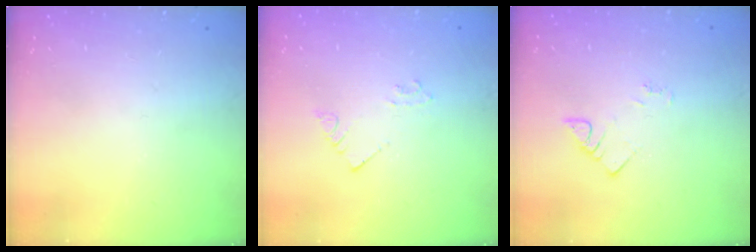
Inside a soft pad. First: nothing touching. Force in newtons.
{"total": 2.3, "press": 2.3, "slide": 0.1}
{"total": 3.0, "press": 2.9, "slide": 0.5}